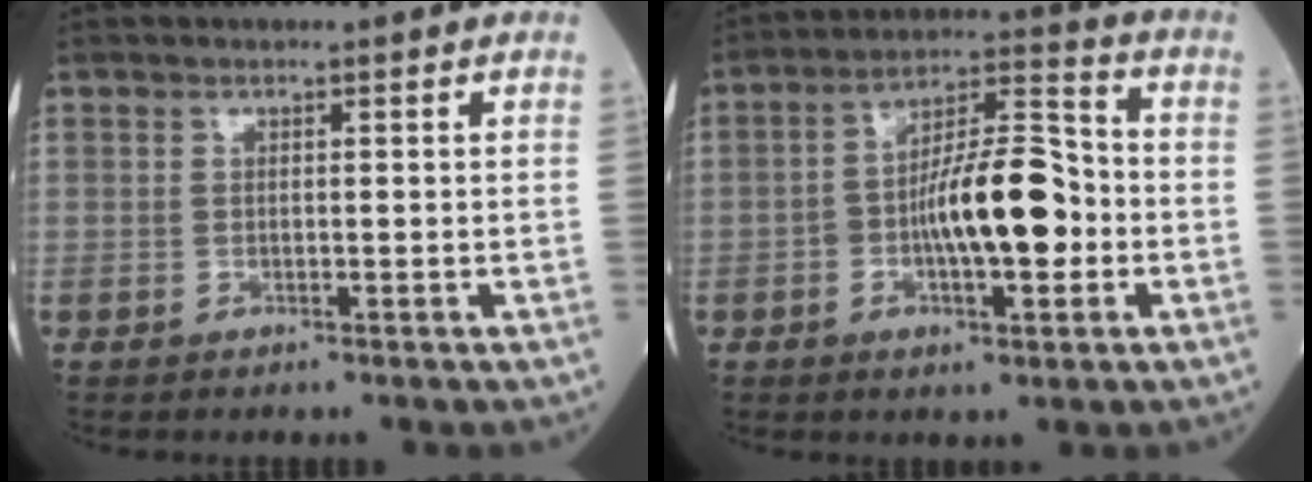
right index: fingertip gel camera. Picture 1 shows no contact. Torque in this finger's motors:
{"motor_torque": [0.51, -0.21, 0.28, 0.17]}